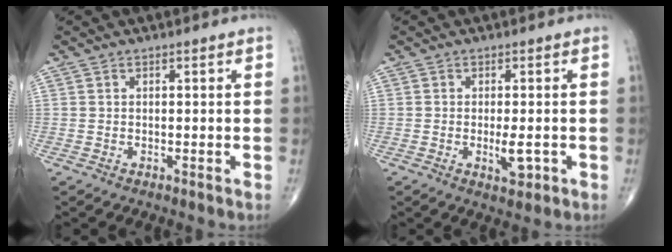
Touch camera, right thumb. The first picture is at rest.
{"total": 3.6, "force": [-0.9, 1.3, 3.2], "torque": [-0.047, -0.005, -0.011]}